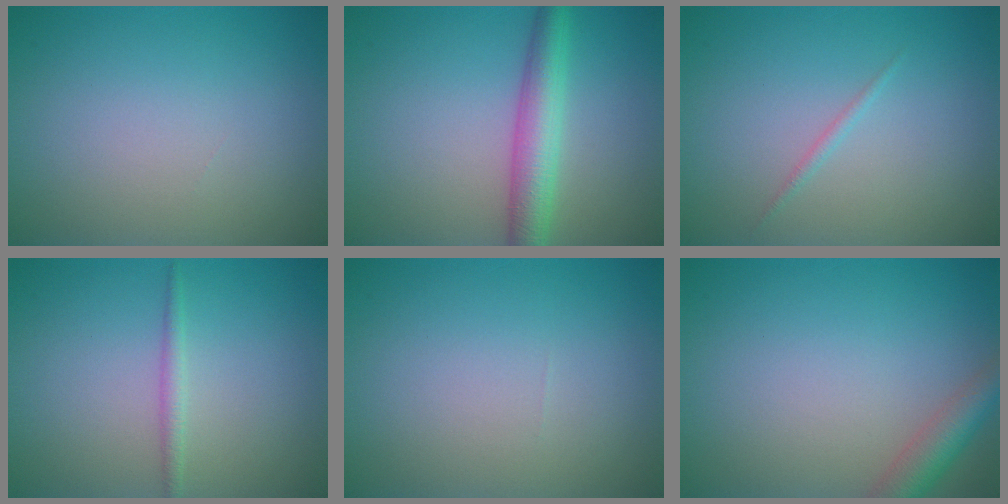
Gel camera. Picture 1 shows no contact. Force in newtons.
{"total": 4.4, "press": 4.4, "slide": 0.1}
{"total": 0.6, "press": 0.6, "slide": 0.0}
{"total": 1.2, "press": 1.2, "slide": 0.1}
{"total": 0.0}
{"total": 3.2, "press": 3.2, "slide": 0.2}